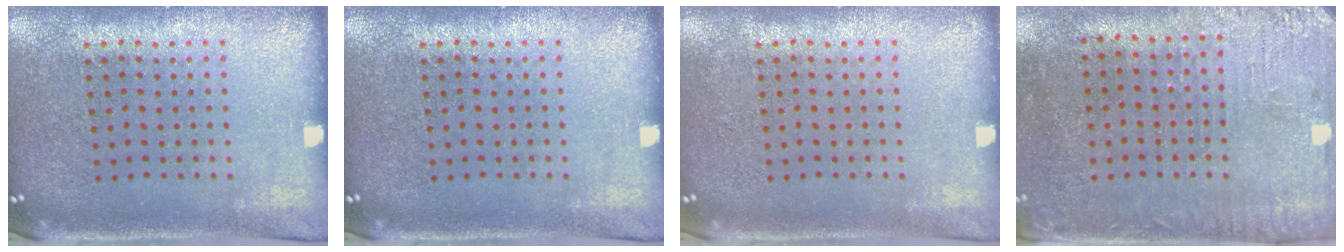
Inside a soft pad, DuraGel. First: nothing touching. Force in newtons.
{"total": 0.0}
{"total": 0.0}
{"total": 3.2, "press": 2.7, "slide": 1.8}